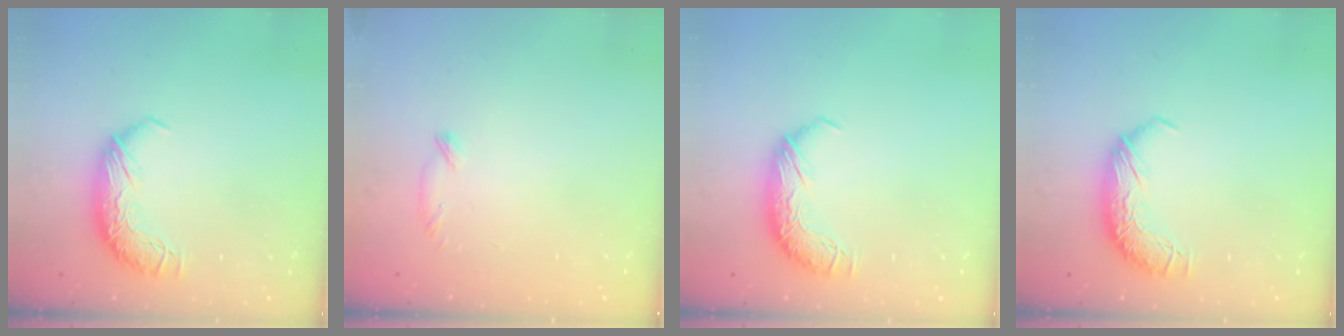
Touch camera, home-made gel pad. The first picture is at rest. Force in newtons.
{"total": 6.7, "press": 6.7, "slide": 0.9}
{"total": 0.0}
{"total": 0.0}